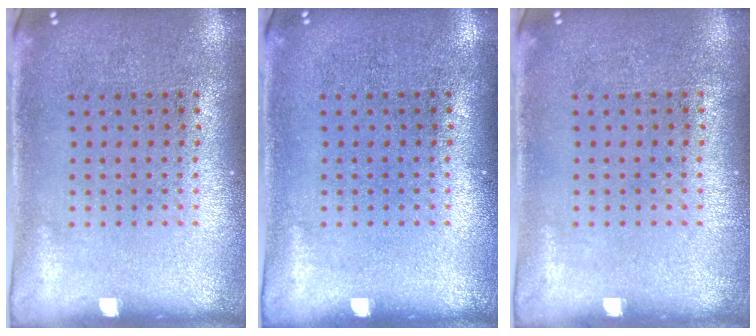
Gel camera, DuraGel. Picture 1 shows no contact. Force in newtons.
{"total": 0.0}
{"total": 0.0}